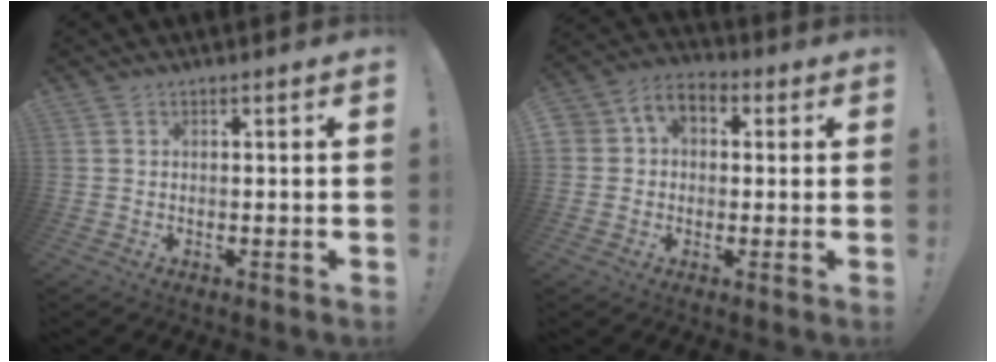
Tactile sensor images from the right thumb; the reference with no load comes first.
{"total": 6.1, "force": [0.1, 5.4, 2.8], "torque": [-0.046, 0.008, 0.003]}